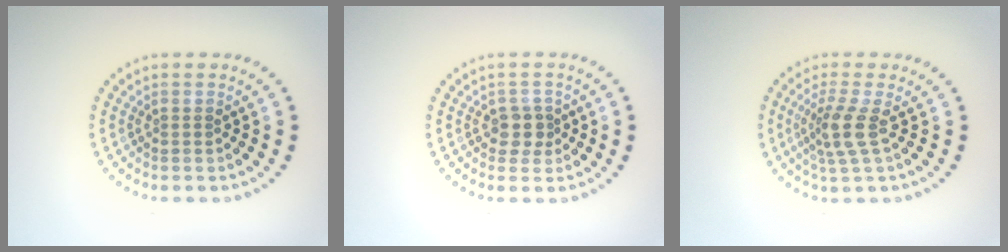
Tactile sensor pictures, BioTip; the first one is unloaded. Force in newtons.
{"total": 1.9, "press": 1.6, "slide": 0.9}
{"total": 2.8, "press": 2.1, "slide": 1.8}